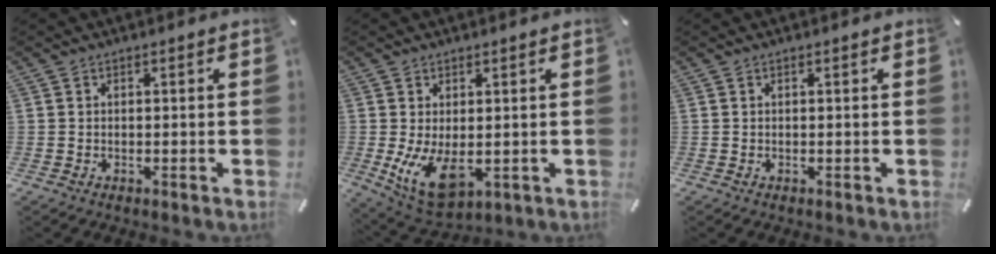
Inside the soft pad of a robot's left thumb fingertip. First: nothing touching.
{"total": 9.7, "force": [-0.6, 5.2, 8.1], "torque": [-0.156, -0.020, -0.002]}
{"total": 0.0}